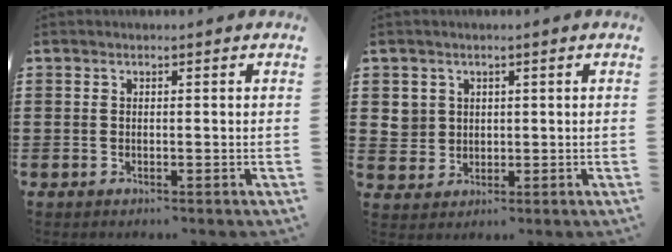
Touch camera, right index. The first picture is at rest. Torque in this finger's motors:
{"motor_torque": [-0.02, 0.11, 0.00, 0.00]}